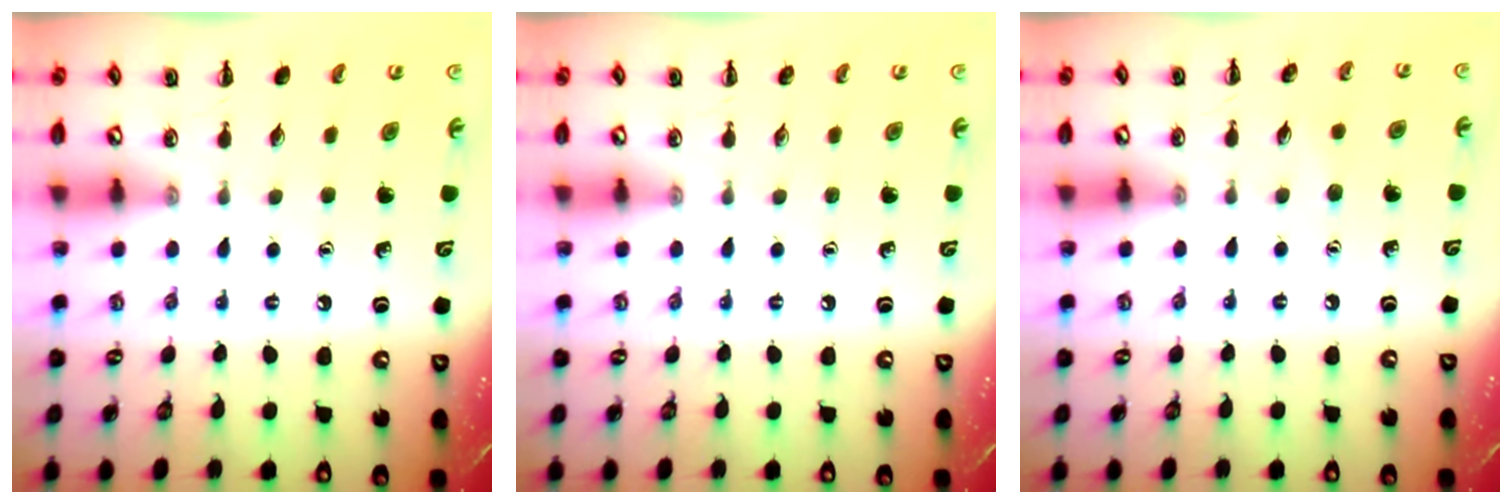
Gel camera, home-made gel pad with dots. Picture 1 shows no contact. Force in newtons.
{"total": 0.0}
{"total": 3.6, "press": 3.5, "slide": 1.0}